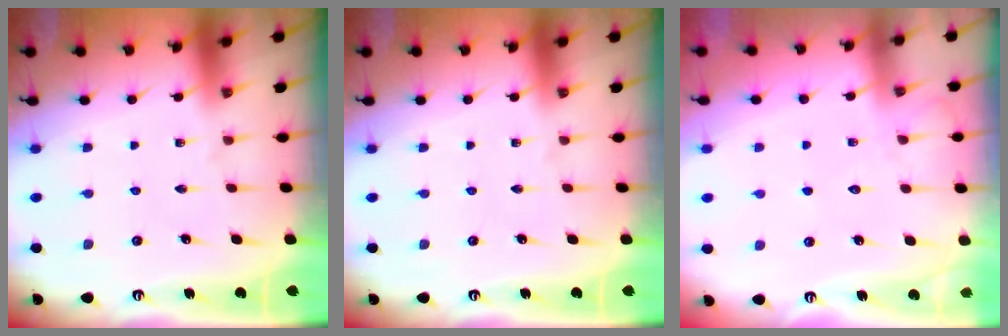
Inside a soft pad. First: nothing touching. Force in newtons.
{"total": 0.0}
{"total": 9.3, "press": 9.2, "slide": 0.9}